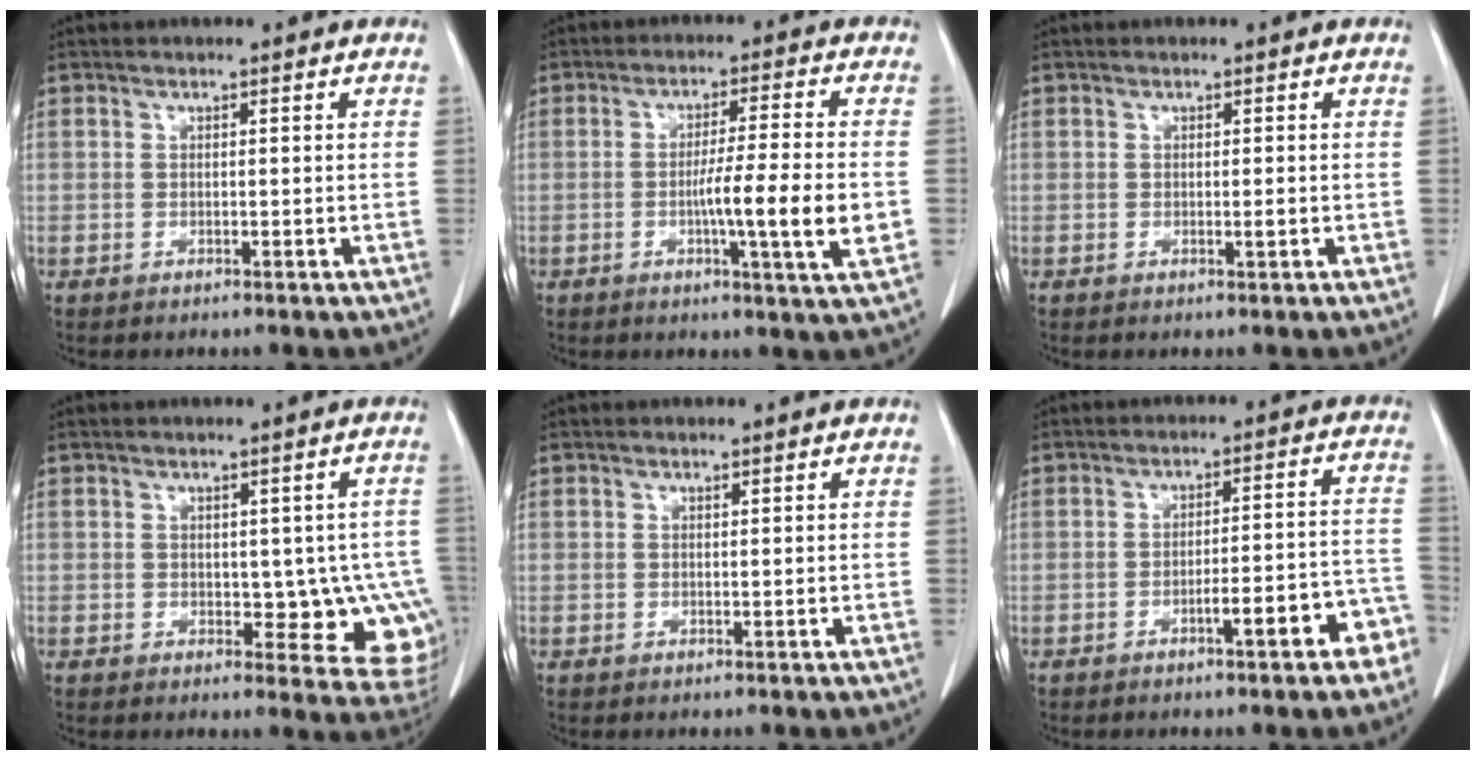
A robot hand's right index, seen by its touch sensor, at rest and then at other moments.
{"total": 10.0, "force": [-1.9, -0.7, 9.8], "torque": [-0.156, -0.012, -0.035]}
{"total": 0.8, "force": [-0.2, 0.0, 0.8], "torque": [-0.013, 0.000, -0.002]}
{"total": 8.9, "force": [-0.9, 4.8, 7.5], "torque": [-0.061, 0.007, -0.002]}
{"total": 0.0}
{"total": 7.6, "force": [-4.3, 1.2, 6.2], "torque": [-0.070, 0.029, -0.052]}